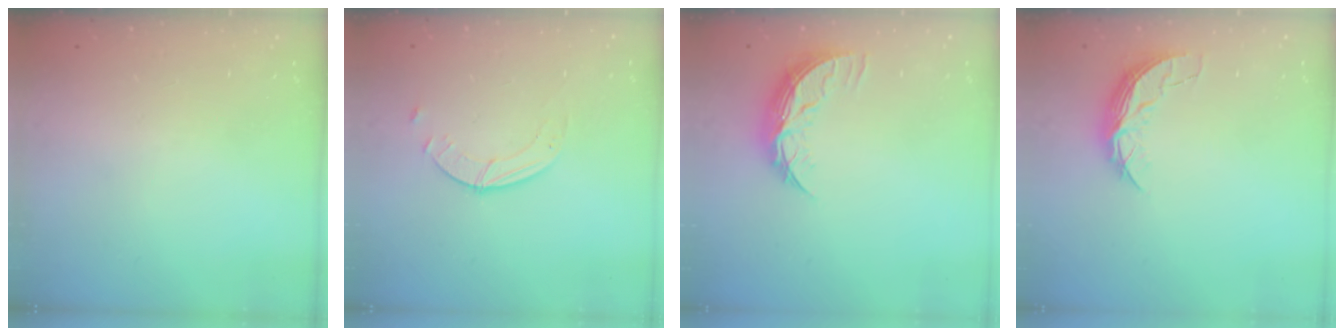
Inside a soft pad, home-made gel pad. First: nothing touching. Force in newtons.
{"total": 2.5, "press": 2.5, "slide": 0.3}
{"total": 9.0, "press": 9.0, "slide": 0.5}
{"total": 6.9, "press": 6.9, "slide": 0.5}